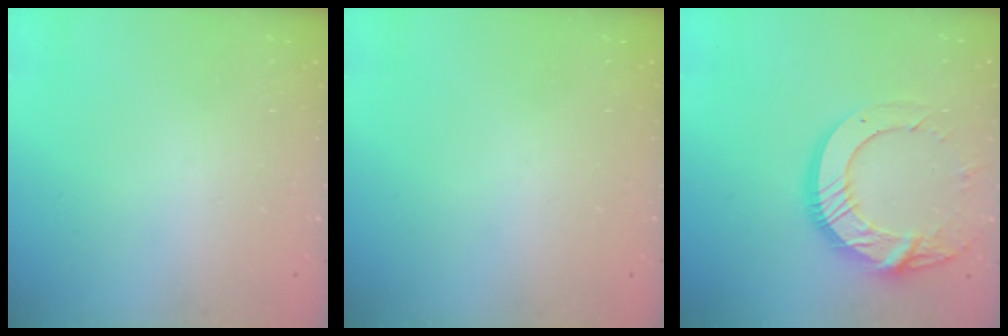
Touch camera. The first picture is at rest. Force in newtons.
{"total": 0.0}
{"total": 17.1, "press": 17.0, "slide": 1.5}